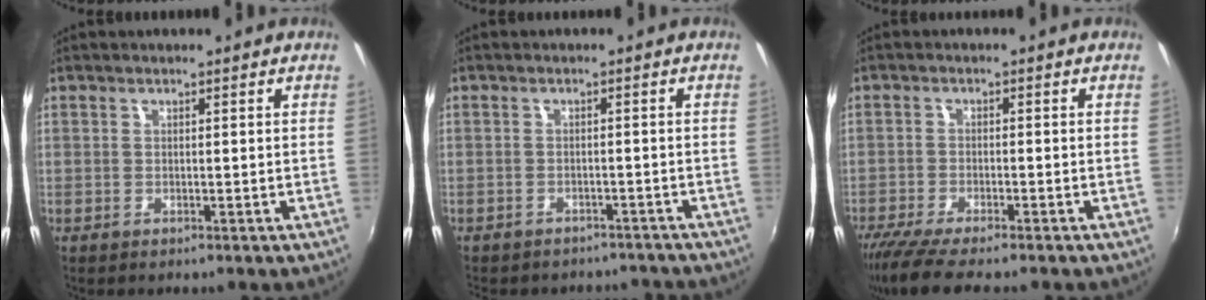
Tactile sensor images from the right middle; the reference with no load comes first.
{"total": 8.4, "force": [-7.6, 3.0, 2.0], "torque": [-0.050, -0.005, -0.092]}
{"total": 8.3, "force": [-7.0, 0.6, 4.3], "torque": [-0.101, -0.034, -0.124]}